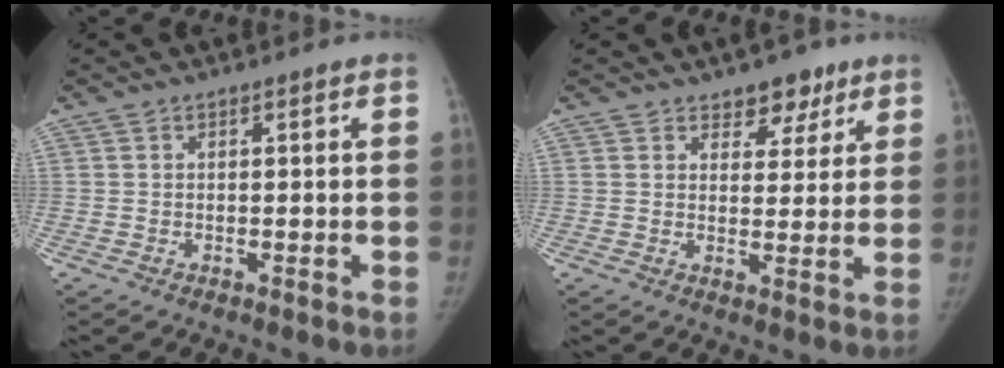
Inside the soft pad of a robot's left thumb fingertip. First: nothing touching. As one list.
[{"total": 5.5, "force": [3.8, 3.4, 2.1], "torque": [0.011, -0.020, 0.055]}]